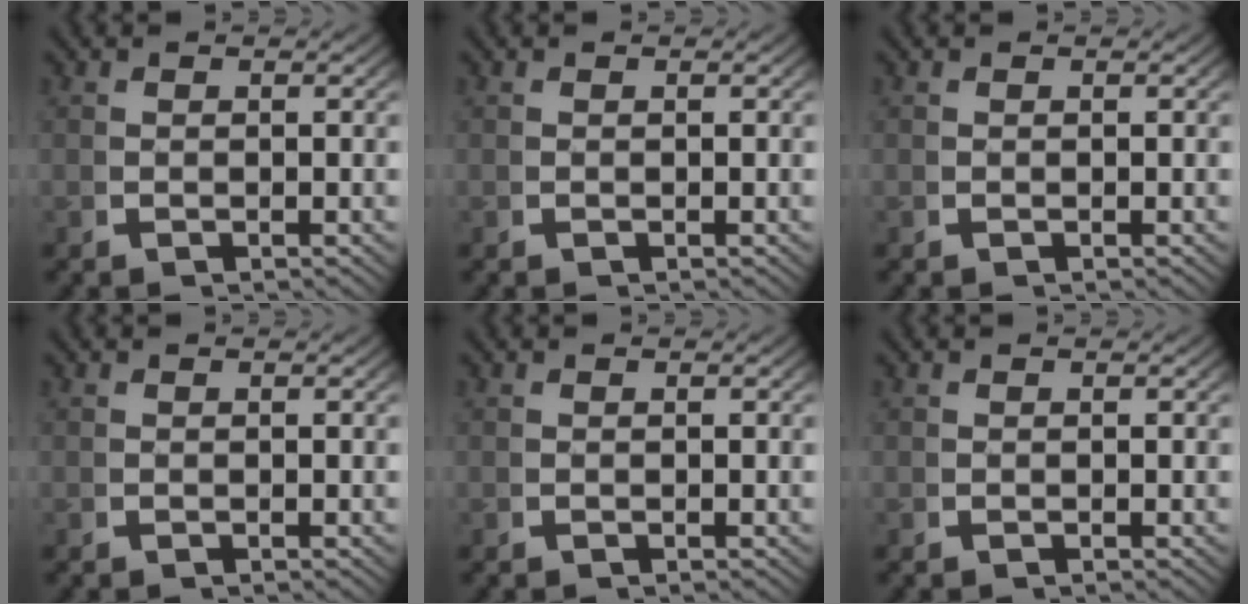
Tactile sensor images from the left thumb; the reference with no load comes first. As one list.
[{"total": 0.0}, {"total": 0.0}, {"total": 0.0}, {"total": 0.0}, {"total": 0.0}]